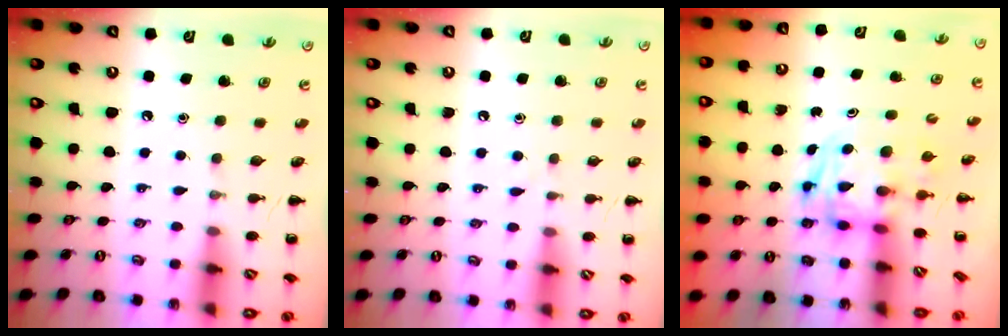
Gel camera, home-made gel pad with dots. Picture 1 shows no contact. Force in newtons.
{"total": 2.9, "press": 2.7, "slide": 1.0}
{"total": 2.8, "press": 2.8, "slide": 0.5}